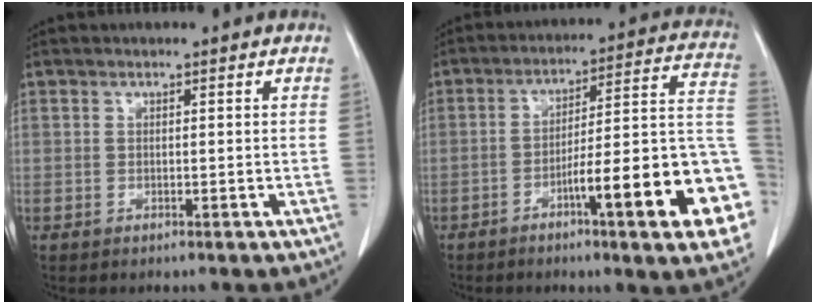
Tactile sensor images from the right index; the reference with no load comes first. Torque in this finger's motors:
{"motor_torque": [1.21, -0.20, 0.84, 0.15]}